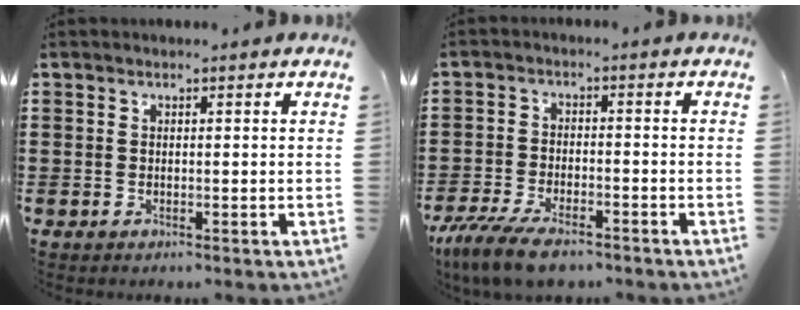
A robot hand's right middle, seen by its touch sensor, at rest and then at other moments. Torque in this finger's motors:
{"motor_torque": [2.14, -0.01, 0.52, 0.20]}